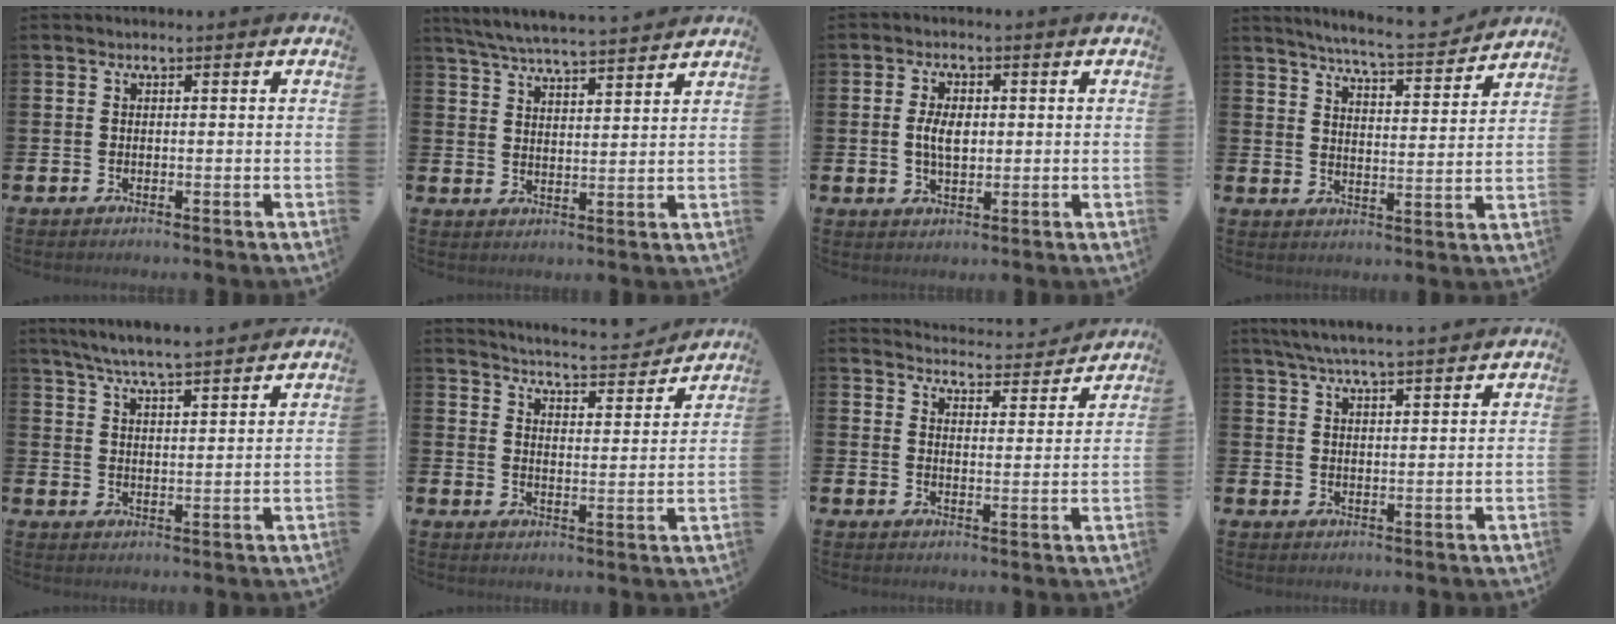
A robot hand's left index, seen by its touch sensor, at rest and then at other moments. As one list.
[{"total": 5.9, "force": [5.8, 0.1, 1.1], "torque": [-0.042, -0.033, 0.103]}, {"total": 4.0, "force": [0.4, 2.3, 3.3], "torque": [-0.051, 0.004, 0.002]}, {"total": 6.6, "force": [6.4, -0.1, 1.7], "torque": [-0.037, -0.048, 0.107]}, {"total": 6.1, "force": [5.9, 0.0, 1.7], "torque": [-0.051, -0.029, 0.105]}, {"total": 5.3, "force": [5.3, 0.2, 0.4], "torque": [-0.020, -0.045, 0.088]}, {"total": 4.3, "force": [4.2, 0.5, 0.2], "torque": [-0.011, -0.039, 0.070]}, {"total": 5.4, "force": [5.1, 0.1, 1.7], "torque": [-0.041, -0.019, 0.091]}]